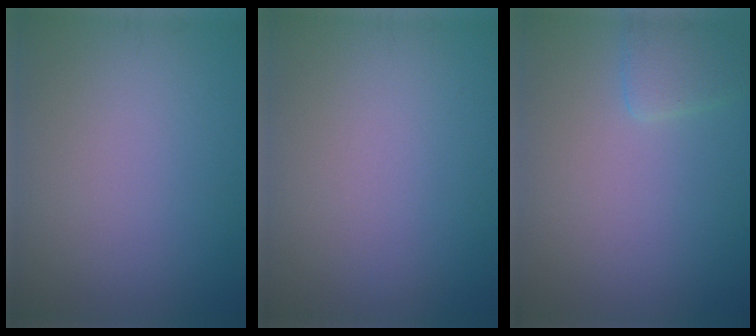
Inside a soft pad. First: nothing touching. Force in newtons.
{"total": 0.0}
{"total": 1.8, "press": 1.8, "slide": 0.2}